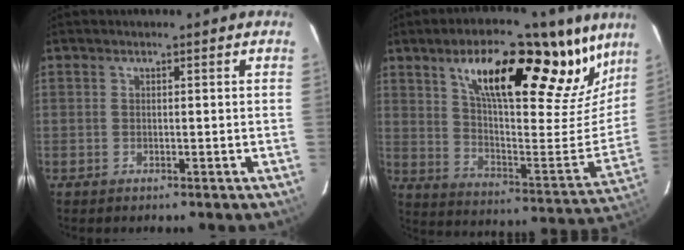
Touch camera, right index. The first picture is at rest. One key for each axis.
{"total": 30.3, "fx": 19.9, "fy": 10.5, "fz": 20.2, "tx": -0.296, "ty": -0.001, "tz": 0.314}